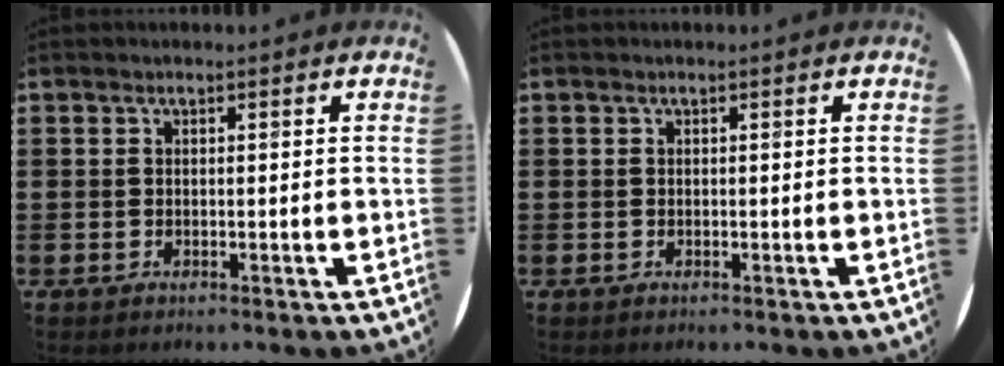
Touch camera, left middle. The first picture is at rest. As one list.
[{"total": 0.0}]